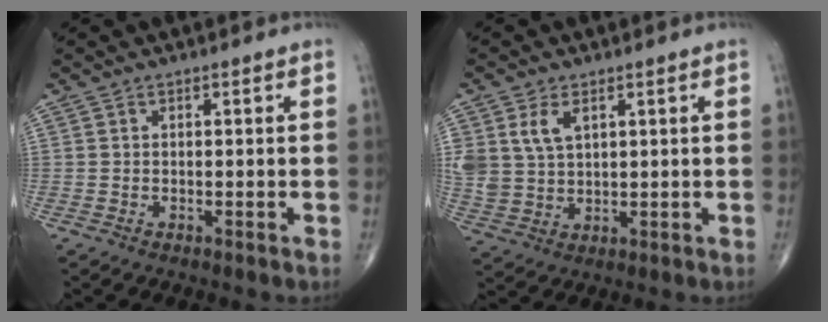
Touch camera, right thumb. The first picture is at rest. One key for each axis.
{"total": 7.1, "fx": 2.9, "fy": 4.5, "fz": 4.6, "tx": -0.090, "ty": -0.008, "tz": 0.069}